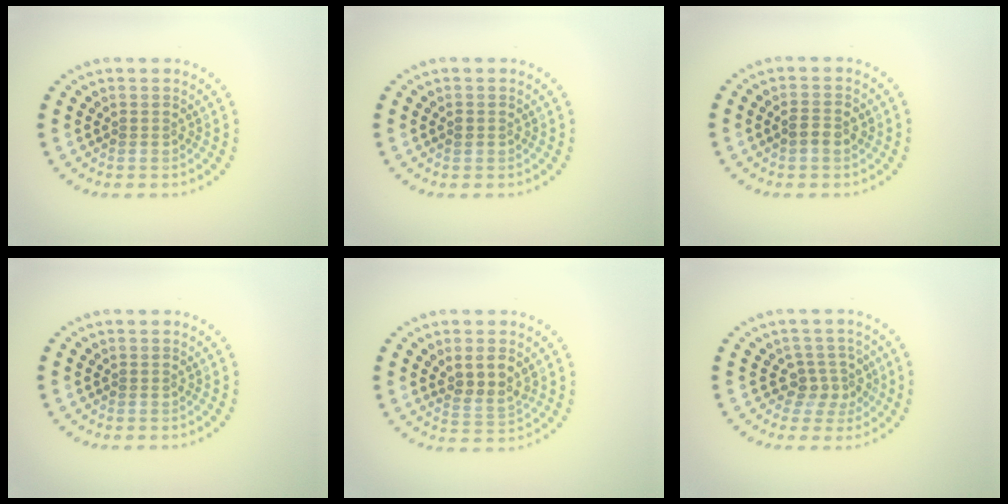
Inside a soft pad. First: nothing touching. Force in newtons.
{"total": 0.9, "press": 0.9, "slide": 0.1}
{"total": 1.8, "press": 1.8, "slide": 0.2}
{"total": 0.0}
{"total": 3.2, "press": 2.9, "slide": 1.3}
{"total": 2.5, "press": 2.0, "slide": 1.6}